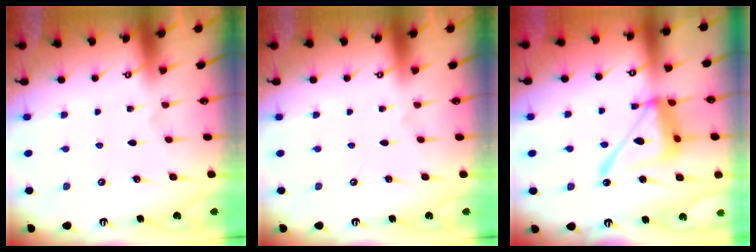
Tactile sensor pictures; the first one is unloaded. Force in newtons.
{"total": 0.0}
{"total": 16.3, "press": 16.2, "slide": 1.6}